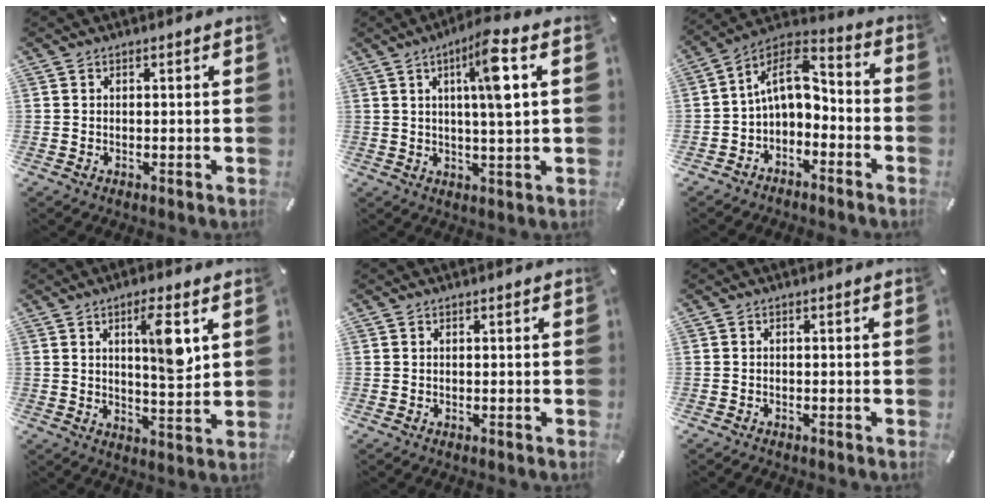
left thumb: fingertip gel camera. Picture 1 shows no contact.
{"total": 10.3, "force": [2.9, 1.3, 9.8], "torque": [-0.163, -0.002, 0.040]}
{"total": 9.9, "force": [0.2, 6.6, 7.4], "torque": [-0.136, 0.008, 0.006]}
{"total": 8.8, "force": [3.3, 2.0, 7.9], "torque": [-0.120, -0.013, 0.045]}
{"total": 0.0}
{"total": 0.6, "force": [-0.6, 0.3, 0.2], "torque": [-0.004, 0.001, -0.012]}